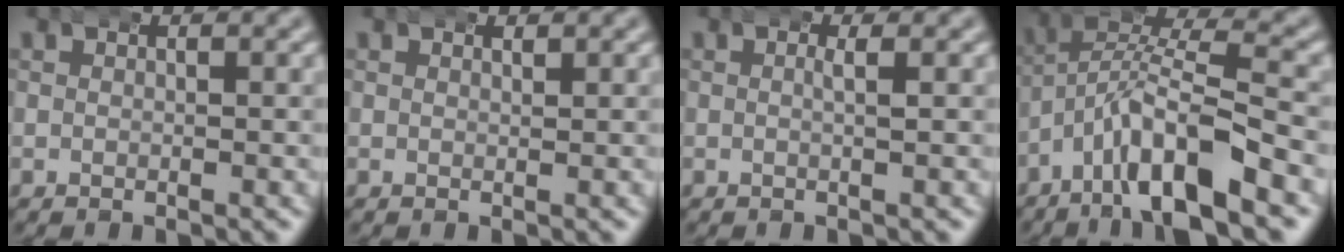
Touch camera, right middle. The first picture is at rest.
{"total": 0.7, "force": [0.5, 0.2, 0.4], "torque": [-0.002, 0.002, 0.005]}
{"total": 1.5, "force": [0.4, 0.3, 1.4], "torque": [-0.021, 0.010, 0.000]}
{"total": 7.2, "force": [-2.0, 3.4, 6.0], "torque": [-0.101, -0.006, -0.038]}